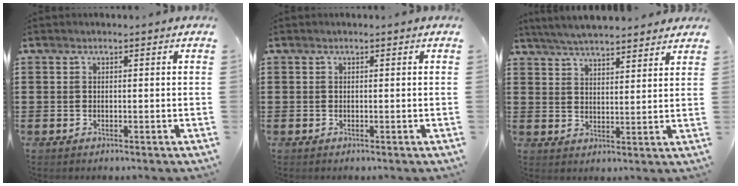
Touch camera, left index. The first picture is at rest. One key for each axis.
{"total": 0.0}
{"total": 5.1, "fx": 5.0, "fy": 0.2, "fz": 1.3, "tx": -0.041, "ty": -0.015, "tz": 0.090}